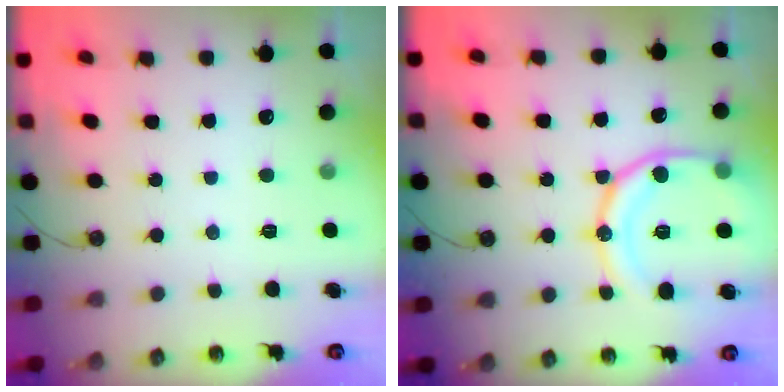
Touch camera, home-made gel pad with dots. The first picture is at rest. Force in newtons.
{"total": 18.2, "press": 18.0, "slide": 2.0}